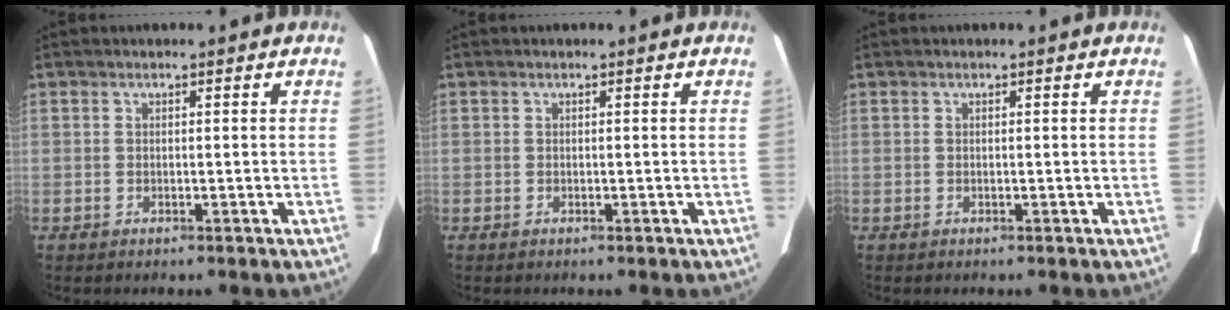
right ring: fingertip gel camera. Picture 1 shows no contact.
{"total": 0.0}
{"total": 0.0}